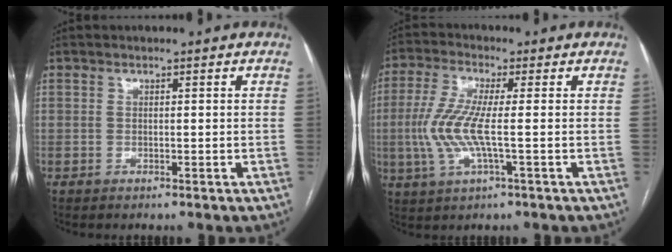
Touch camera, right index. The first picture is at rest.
{"total": 8.3, "force": [-0.9, 1.1, 8.1], "torque": [-0.189, -0.002, -0.024]}